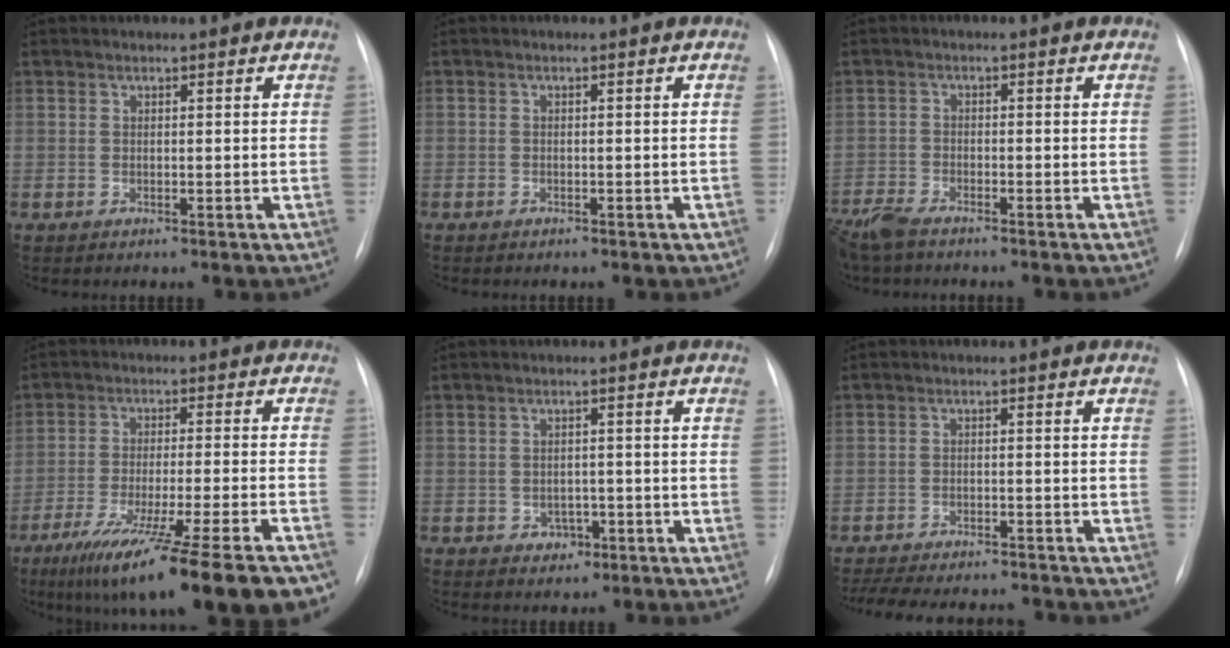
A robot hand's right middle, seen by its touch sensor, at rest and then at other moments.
{"total": 1.6, "force": [-1.2, 0.9, 0.6], "torque": [-0.012, 0.002, -0.011]}
{"total": 5.7, "force": [-4.9, 1.3, 2.6], "torque": [-0.054, -0.017, -0.093]}
{"total": 21.6, "force": [-15.3, 0.9, 15.2], "torque": [-0.177, -0.047, -0.237]}
{"total": 2.6, "force": [-1.1, 2.1, 0.9], "torque": [-0.007, 0.009, -0.008]}
{"total": 13.8, "force": [-12.5, 2.9, 5.1], "torque": [-0.107, -0.006, -0.172]}